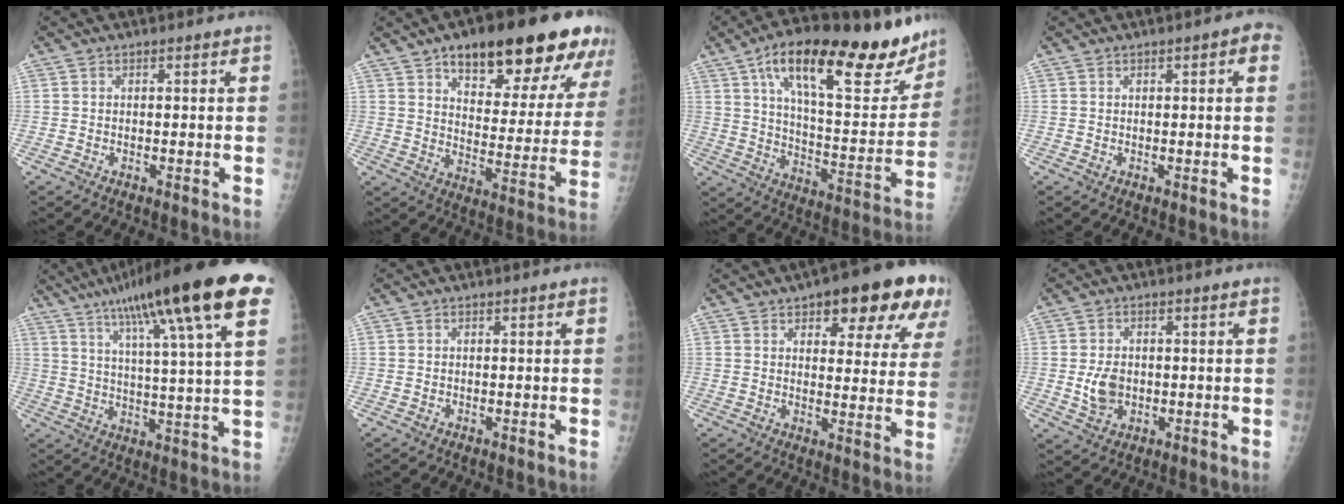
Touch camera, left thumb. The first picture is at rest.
{"total": 24.7, "force": [15.0, 8.6, 17.6], "torque": [-0.204, -0.037, 0.219]}
{"total": 28.3, "force": [17.6, 9.7, 20.0], "torque": [-0.260, -0.043, 0.273]}
{"total": 3.0, "force": [1.0, 1.0, 2.6], "torque": [-0.029, 0.007, 0.009]}
{"total": 24.5, "force": [13.4, 3.3, 20.3], "torque": [-0.316, -0.010, 0.195]}
{"total": 0.0}
{"total": 17.7, "force": [9.6, 6.7, 13.3], "torque": [-0.133, -0.020, 0.123]}
{"total": 5.3, "force": [-0.4, 4.0, 3.5], "torque": [-0.053, -0.003, 0.001]}